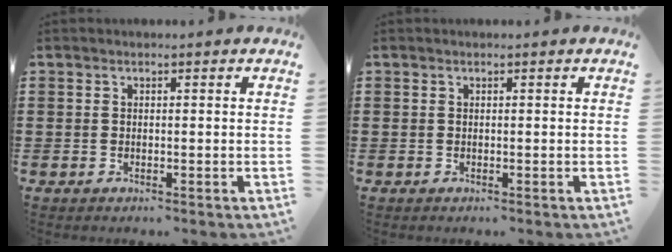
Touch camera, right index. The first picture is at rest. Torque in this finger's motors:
{"motor_torque": [0.11, 0.00, -0.06, 0.01]}